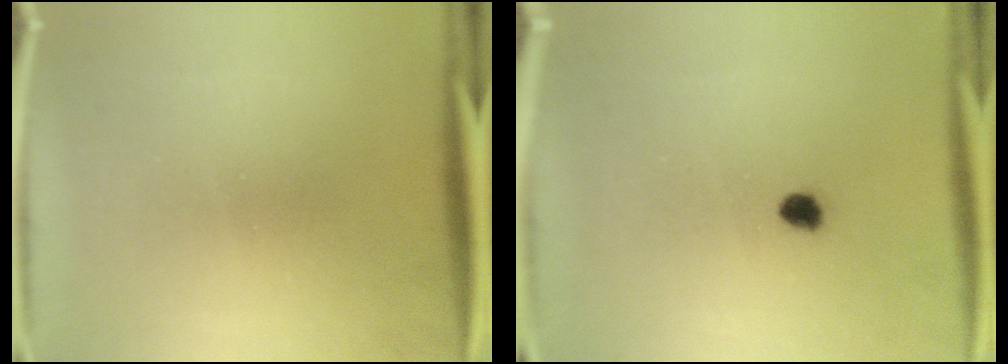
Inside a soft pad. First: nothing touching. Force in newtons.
{"total": 3.0}